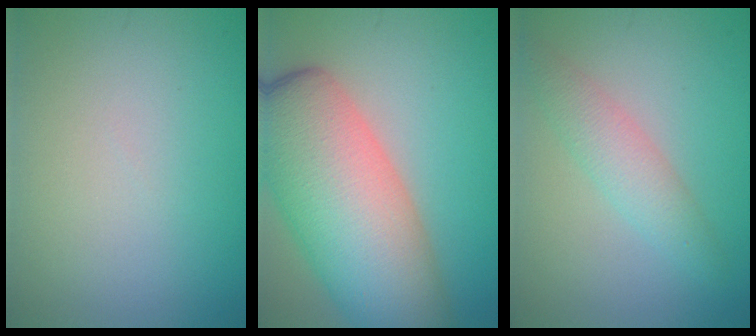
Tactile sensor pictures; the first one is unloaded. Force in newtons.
{"total": 12.8, "press": 12.8, "slide": 0.5}
{"total": 2.8, "press": 2.8, "slide": 0.1}